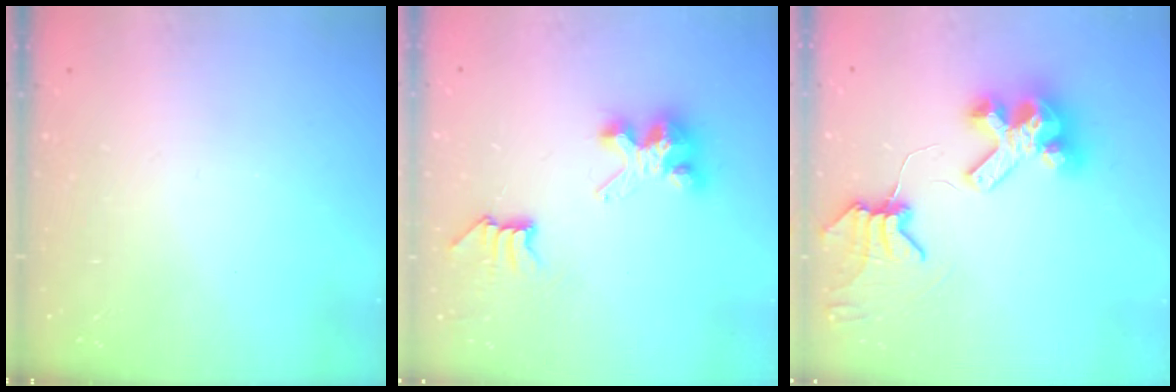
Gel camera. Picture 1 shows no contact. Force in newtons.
{"total": 7.5, "press": 7.5, "slide": 0.1}
{"total": 9.8, "press": 9.7, "slide": 1.4}